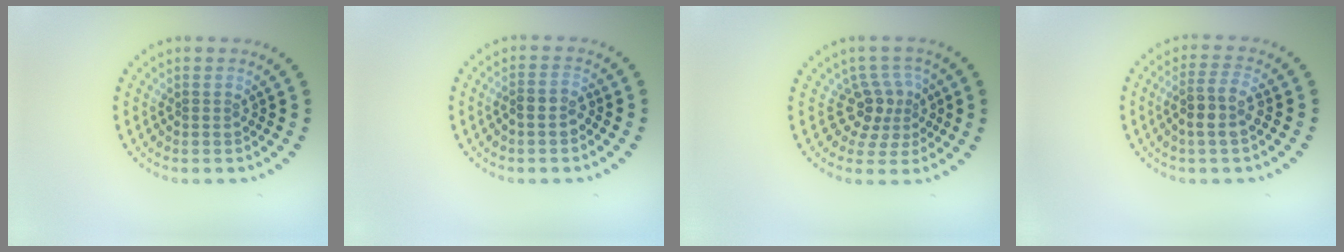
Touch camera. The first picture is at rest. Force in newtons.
{"total": 1.9, "press": 1.7, "slide": 0.8}
{"total": 3.1, "press": 2.4, "slide": 2.0}
{"total": 2.8, "press": 2.5, "slide": 1.3}